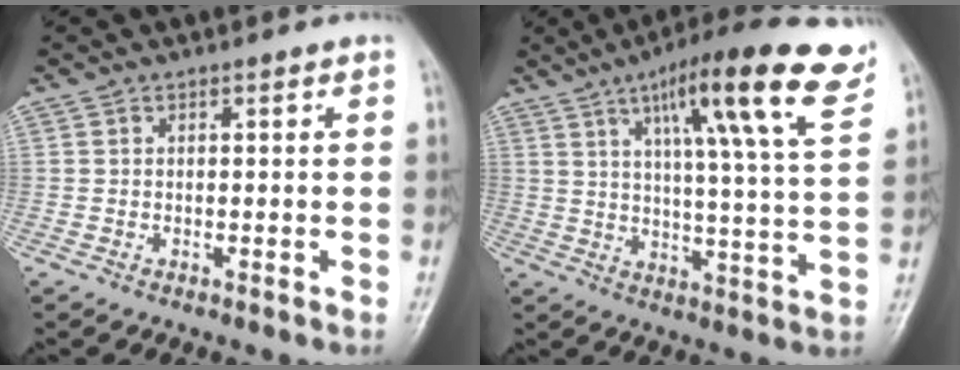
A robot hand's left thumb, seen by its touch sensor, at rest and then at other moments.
{"total": 20.0, "force": [10.6, 3.1, 16.7], "torque": [-0.227, -0.029, 0.153]}